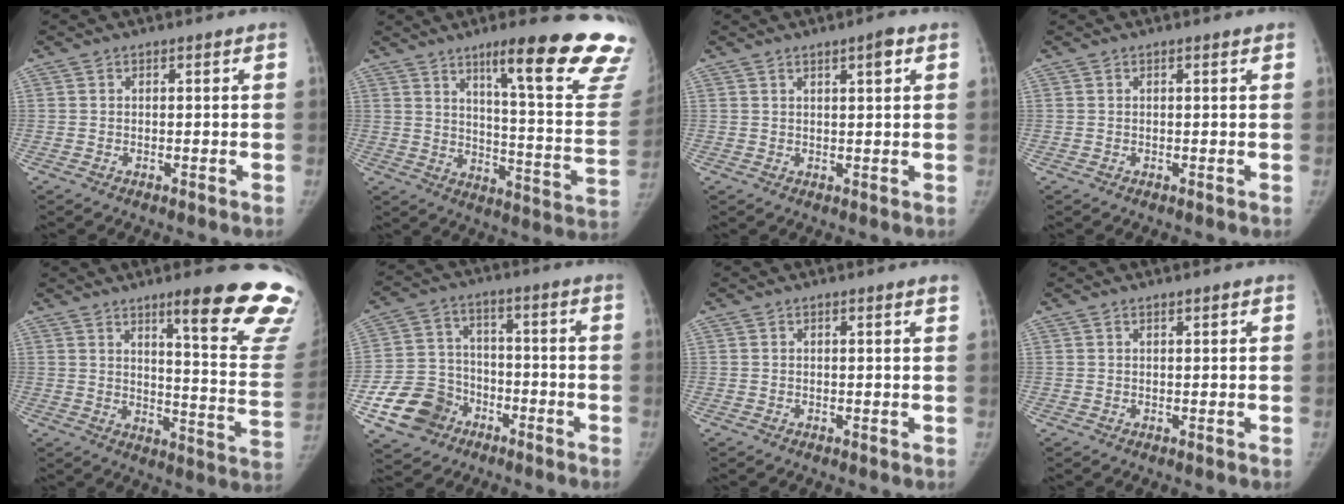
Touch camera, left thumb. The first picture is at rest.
{"total": 26.3, "force": [17.8, 3.7, 19.0], "torque": [-0.203, -0.107, 0.239]}
{"total": 2.6, "force": [1.4, 0.5, 2.1], "torque": [-0.022, -0.005, 0.021]}
{"total": 0.7, "force": [0.4, 0.0, 0.5], "torque": [-0.009, 0.002, 0.005]}
{"total": 22.1, "force": [15.4, 2.9, 15.5], "torque": [-0.164, -0.104, 0.197]}
{"total": 11.8, "force": [-5.8, 9.7, 3.6], "torque": [-0.039, 0.045, -0.101]}
{"total": 1.4, "force": [1.0, -0.1, 1.0], "torque": [-0.013, 0.001, 0.012]}
{"total": 0.6, "force": [0.5, 0.1, 0.3], "torque": [0.001, -0.002, 0.011]}